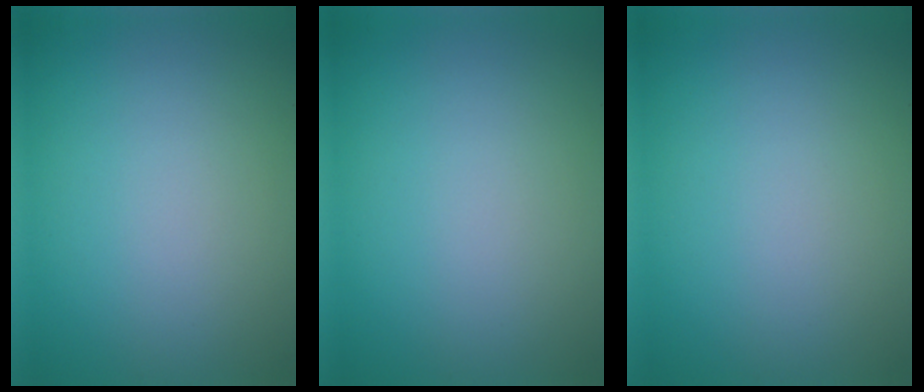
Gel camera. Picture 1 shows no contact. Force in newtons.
{"total": 0.0}
{"total": 0.0}